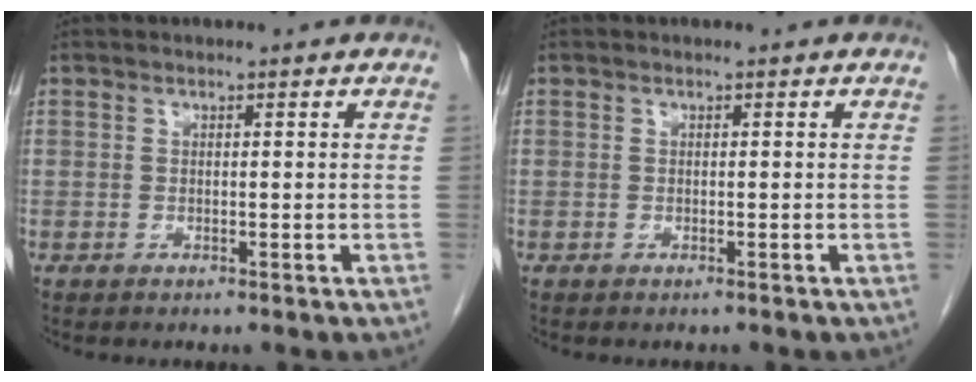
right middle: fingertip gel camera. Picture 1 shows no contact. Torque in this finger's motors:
{"motor_torque": [-0.53, 0.05, -0.21, -0.03]}